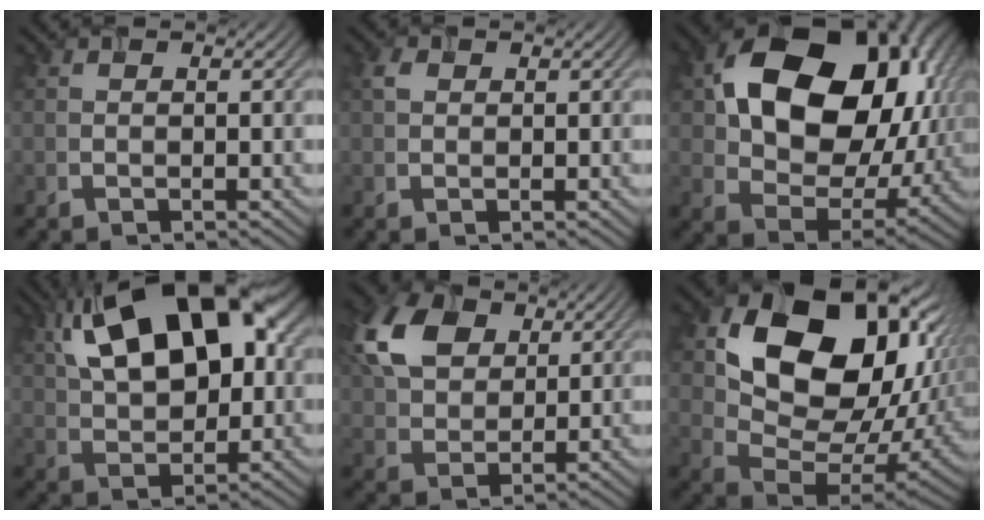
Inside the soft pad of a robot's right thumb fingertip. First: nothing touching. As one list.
[{"total": 1.3, "force": [0.6, 1.0, 0.7], "torque": [-0.016, 0.005, 0.010]}, {"total": 17.7, "force": [4.3, 12.5, 11.8], "torque": [-0.205, -0.010, 0.095]}, {"total": 17.4, "force": [6.5, 9.0, 13.5], "torque": [-0.239, 0.048, 0.092]}, {"total": 10.6, "force": [4.5, 7.0, 6.6], "torque": [-0.176, 0.023, 0.084]}, {"total": 17.9, "force": [5.8, 12.2, 11.6], "torque": [-0.194, -0.007, 0.118]}]